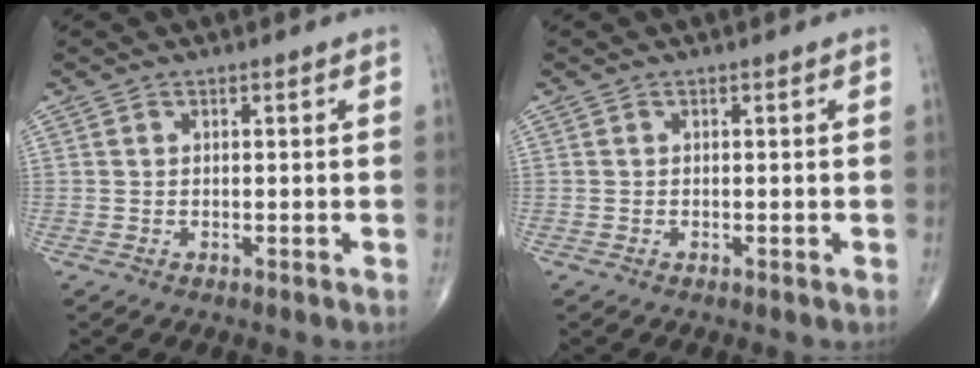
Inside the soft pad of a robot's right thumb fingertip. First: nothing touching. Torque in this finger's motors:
{"motor_torque": [-0.04, -0.02, 0.01, 0.01, 0.00]}